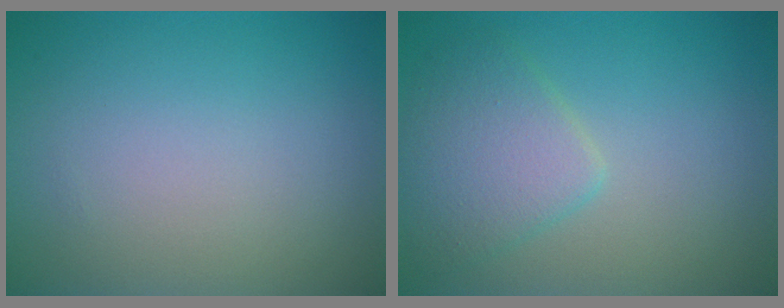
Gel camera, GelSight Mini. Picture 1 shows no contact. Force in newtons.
{"total": 3.7, "press": 3.7, "slide": 0.2}